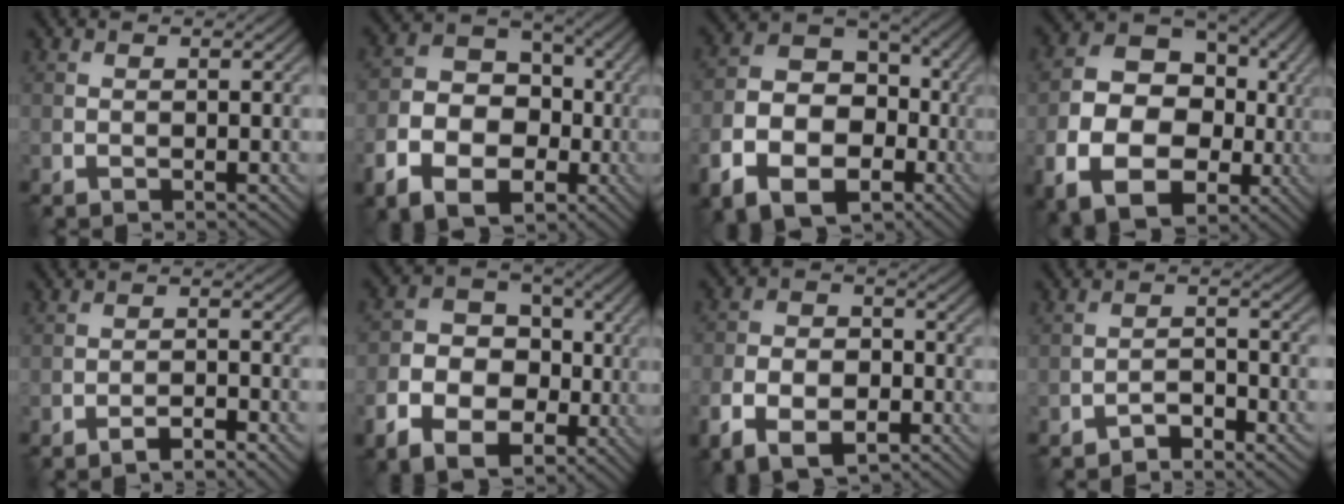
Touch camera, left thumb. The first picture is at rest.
{"total": 11.3, "force": [-4.2, 8.2, 6.5], "torque": [-0.132, -0.029, -0.089]}
{"total": 13.3, "force": [-5.2, 9.4, 7.9], "torque": [-0.154, -0.032, -0.097]}
{"total": 14.4, "force": [-3.1, 10.8, 9.1], "torque": [-0.166, -0.029, -0.050]}
{"total": 3.3, "force": [-2.5, 0.5, 2.1], "torque": [-0.034, 0.009, -0.043]}
{"total": 9.6, "force": [-3.4, 7.1, 5.5], "torque": [-0.105, -0.020, -0.073]}
{"total": 8.2, "force": [-4.2, 4.8, 5.1], "torque": [-0.105, -0.013, -0.077]}
{"total": 2.8, "force": [-2.4, 0.7, 1.2], "torque": [-0.018, 0.008, -0.049]}